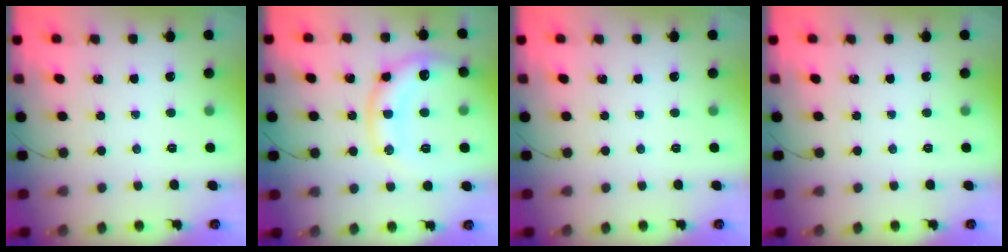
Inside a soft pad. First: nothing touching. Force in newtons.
{"total": 14.7, "press": 14.6, "slide": 1.5}
{"total": 0.0}
{"total": 0.0}